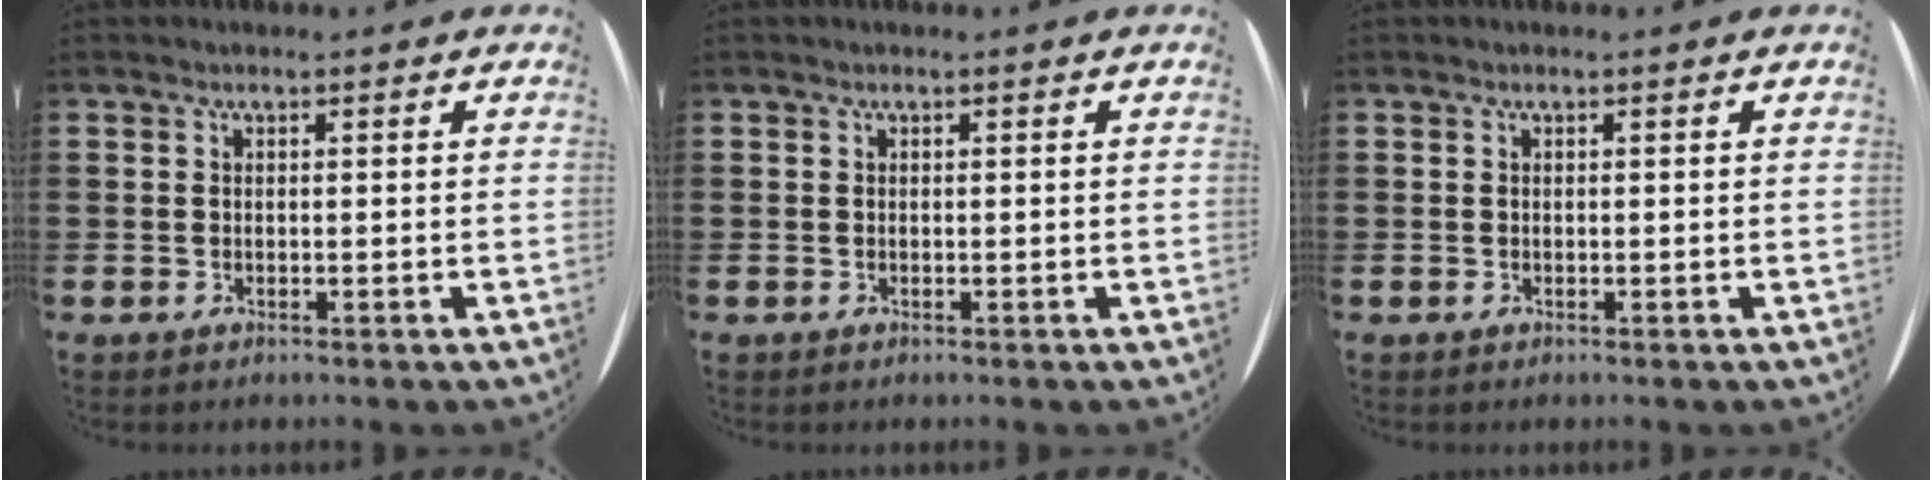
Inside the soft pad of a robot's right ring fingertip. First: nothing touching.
{"total": 0.0}
{"total": 0.0}